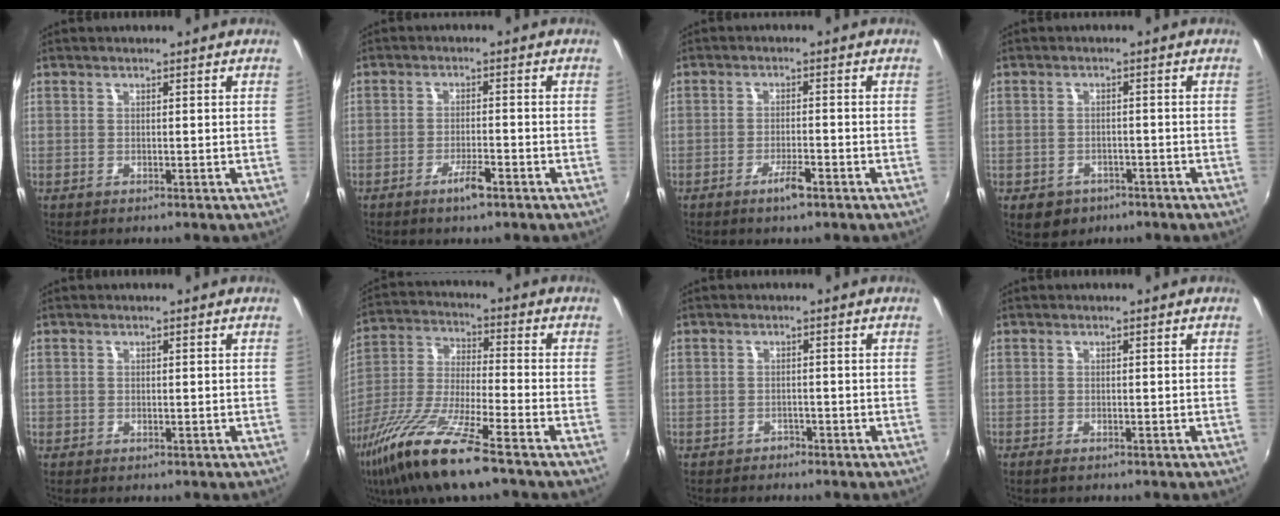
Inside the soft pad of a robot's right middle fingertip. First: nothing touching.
{"total": 3.6, "force": [-2.6, 0.7, 2.5], "torque": [-0.058, -0.005, -0.045]}
{"total": 3.4, "force": [-2.4, 0.7, 2.3], "torque": [-0.054, -0.004, -0.043]}
{"total": 5.9, "force": [-3.4, 4.3, 2.1], "torque": [-0.055, -0.012, -0.044]}
{"total": 0.7, "force": [-0.4, 0.6, 0.3], "torque": [-0.005, -0.002, -0.008]}
{"total": 17.3, "force": [-11.9, 1.7, 12.5], "torque": [-0.262, -0.038, -0.226]}
{"total": 1.8, "force": [-1.3, 1.2, -0.2], "torque": [-0.001, 0.007, -0.020]}
{"total": 1.2, "force": [-0.9, 0.1, 0.8], "torque": [-0.015, -0.003, -0.016]}